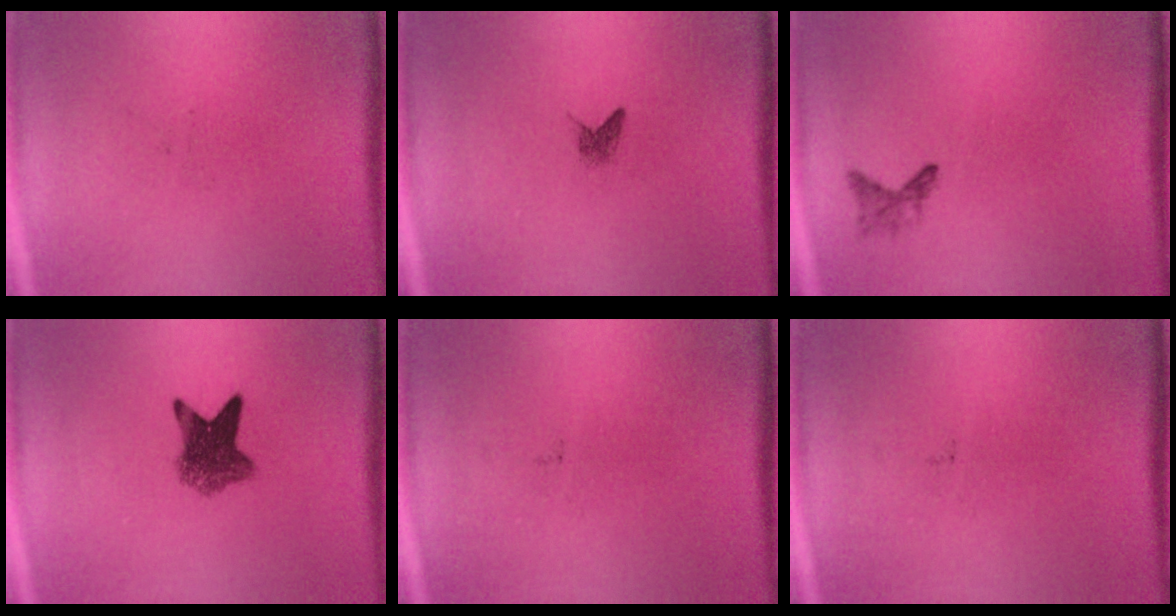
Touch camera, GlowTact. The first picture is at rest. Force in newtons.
{"total": 1.0}
{"total": 1.1}
{"total": 6.2}
{"total": 0.0}
{"total": 0.0}